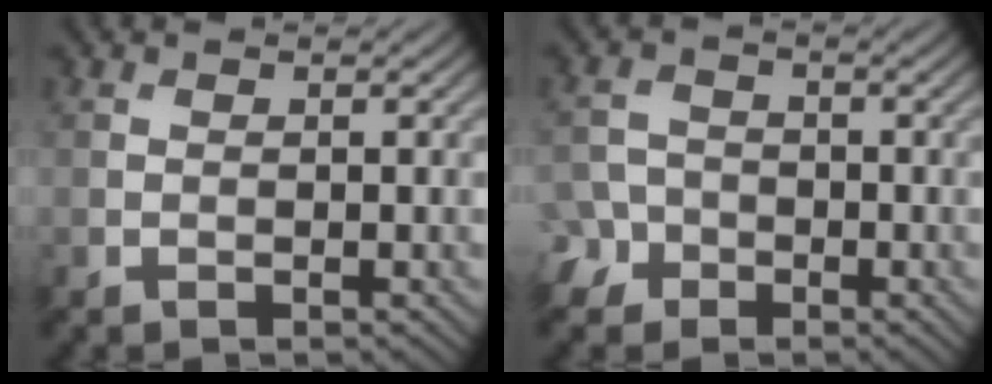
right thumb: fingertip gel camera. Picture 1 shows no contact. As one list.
[{"total": 3.7, "force": [-2.1, 2.9, 1.0], "torque": [-0.020, -0.001, -0.049]}]